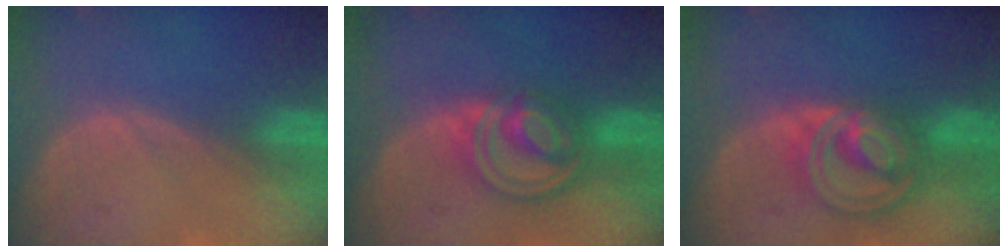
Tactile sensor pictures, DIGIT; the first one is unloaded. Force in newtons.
{"total": 7.9, "press": 6.9, "slide": 3.9}
{"total": 8.7, "press": 7.4, "slide": 4.6}